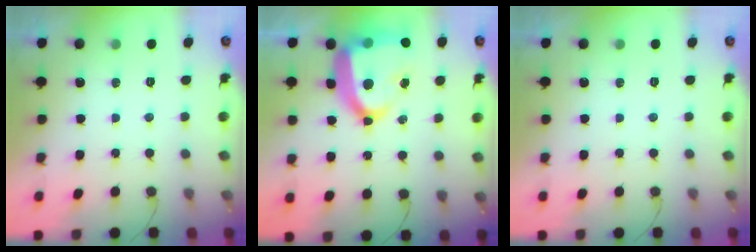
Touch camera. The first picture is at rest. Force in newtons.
{"total": 20.6, "press": 20.5, "slide": 2.0}
{"total": 0.0}